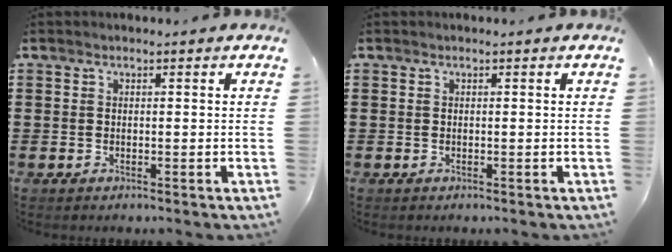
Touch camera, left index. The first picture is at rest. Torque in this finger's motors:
{"motor_torque": [0.00, 0.00, 0.00, 0.00]}